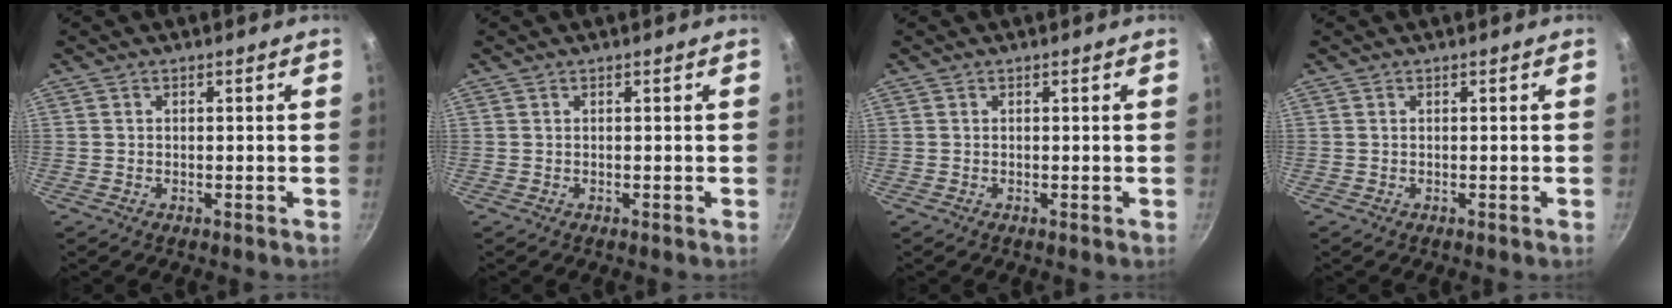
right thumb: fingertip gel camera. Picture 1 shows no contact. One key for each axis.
{"total": 0.0}
{"total": 0.0}
{"total": 0.0}